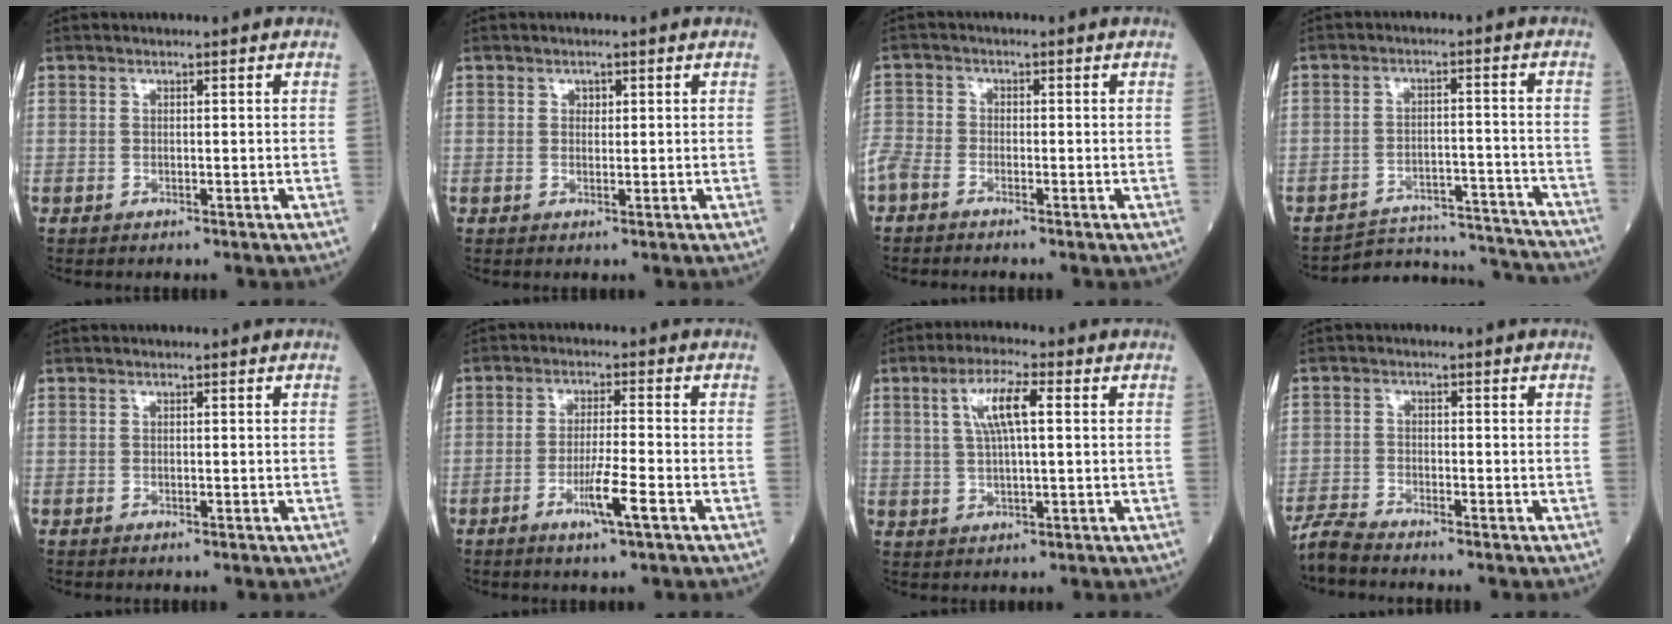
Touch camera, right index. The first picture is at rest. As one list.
[{"total": 1.0, "force": [0.4, 0.7, 0.5], "torque": [-0.005, -0.001, 0.005]}, {"total": 4.5, "force": [-3.0, 2.5, 2.2], "torque": [-0.066, -0.001, -0.064]}, {"total": 14.1, "force": [-14.1, 1.0, 0.1], "torque": [0.013, 0.027, -0.189]}, {"total": 0.0}, {"total": 5.5, "force": [-2.5, -0.2, 4.9], "torque": [-0.087, -0.009, -0.047]}, {"total": 6.8, "force": [1.9, 1.1, 6.4], "torque": [-0.127, 0.012, 0.037]}, {"total": 3.3, "force": [-3.3, -0.2, 0.4], "torque": [-0.012, -0.016, -0.068]}]